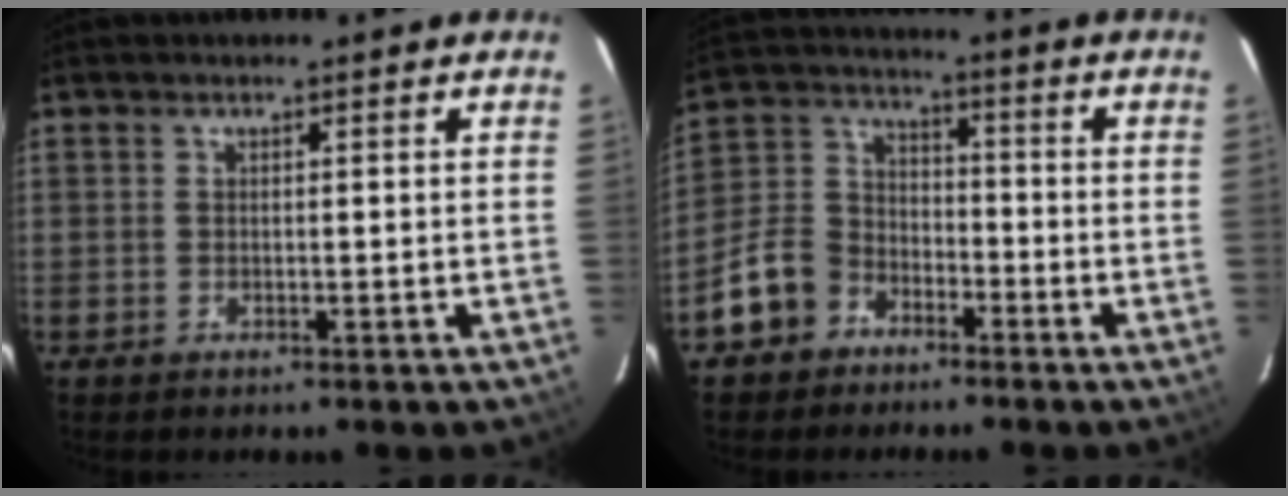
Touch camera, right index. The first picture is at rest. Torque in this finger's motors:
{"motor_torque": [0.26, -0.20, -0.16, -0.21]}